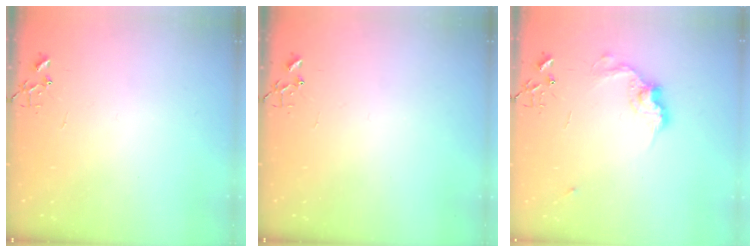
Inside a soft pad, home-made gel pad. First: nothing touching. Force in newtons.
{"total": 0.0}
{"total": 11.8, "press": 11.8, "slide": 0.6}